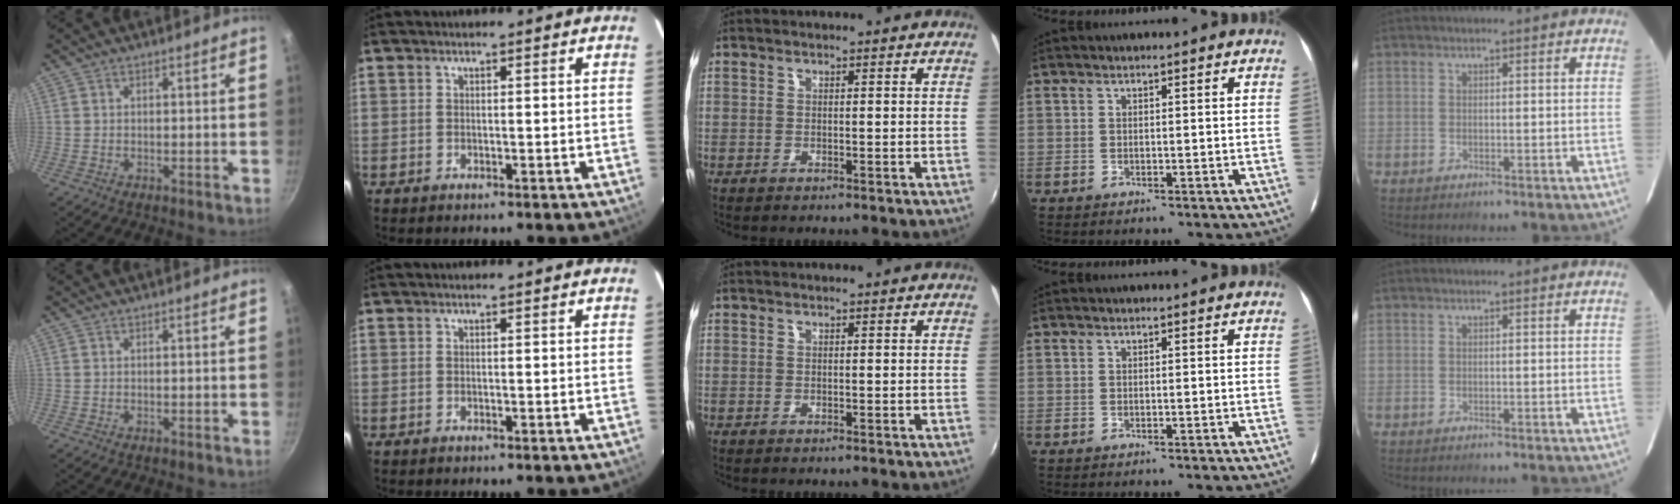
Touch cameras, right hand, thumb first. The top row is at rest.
{}